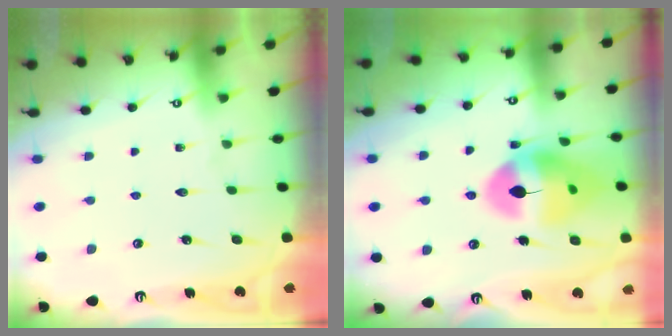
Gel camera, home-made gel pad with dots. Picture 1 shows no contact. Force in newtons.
{"total": 13.9, "press": 13.8, "slide": 1.5}